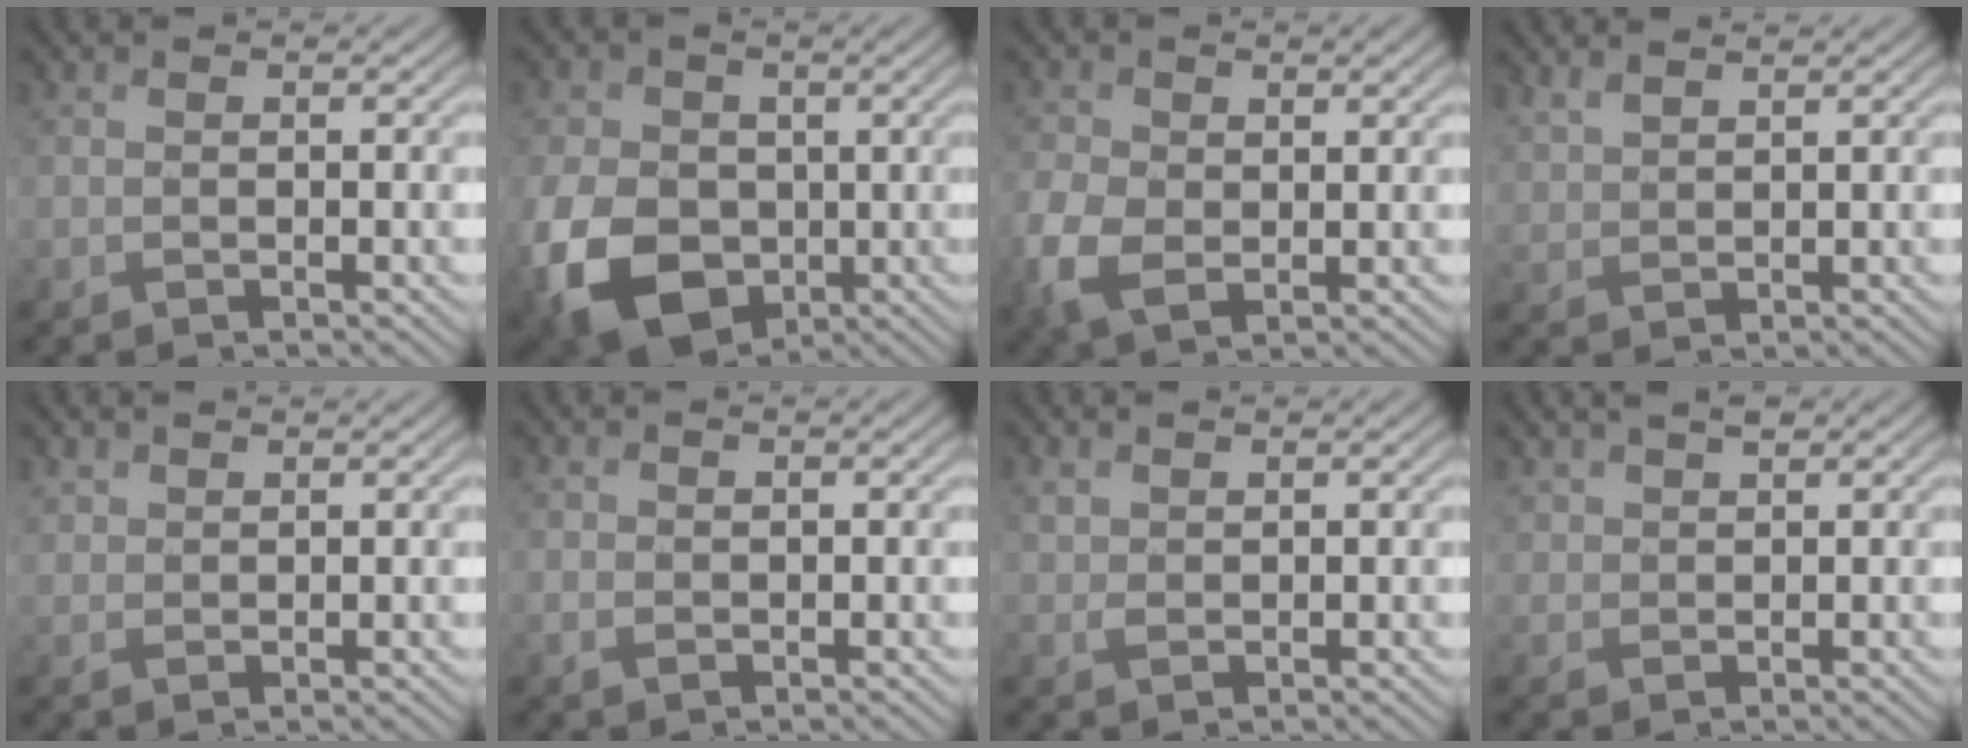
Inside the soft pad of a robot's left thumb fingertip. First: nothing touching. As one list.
[{"total": 13.6, "force": [-2.9, 10.2, 8.5], "torque": [-0.223, -0.033, -0.055]}, {"total": 6.0, "force": [-0.5, 4.1, 4.3], "torque": [-0.117, -0.009, -0.012]}, {"total": 2.6, "force": [2.3, 0.5, 1.0], "torque": [-0.025, 0.003, 0.055]}, {"total": 1.9, "force": [1.7, 0.8, 0.5], "torque": [-0.013, 0.001, 0.040]}, {"total": 1.5, "force": [0.3, 1.0, 1.1], "torque": [-0.027, -0.001, 0.009]}, {"total": 1.5, "force": [1.0, 0.8, 0.8], "torque": [-0.024, -0.001, 0.023]}, {"total": 2.8, "force": [2.1, 1.3, 1.4], "torque": [-0.032, 0.007, 0.045]}]